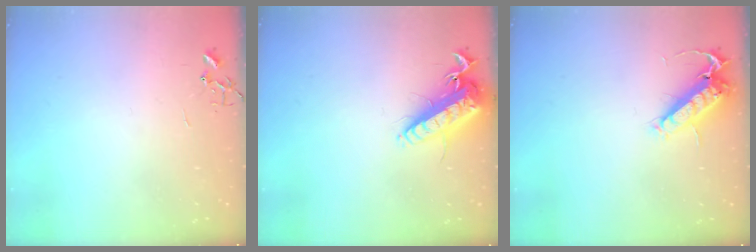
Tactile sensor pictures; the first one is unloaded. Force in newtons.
{"total": 15.8, "press": 15.5, "slide": 3.1}
{"total": 13.1, "press": 13.0, "slide": 2.0}